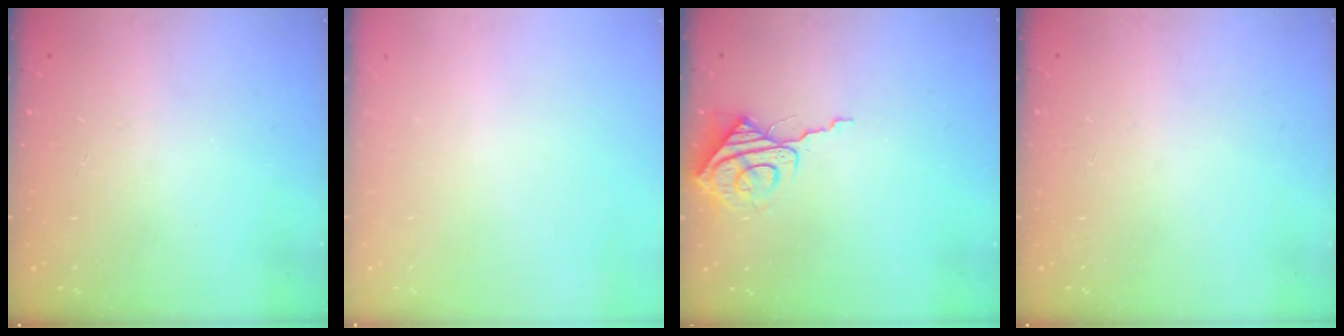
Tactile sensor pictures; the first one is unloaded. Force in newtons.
{"total": 0.0}
{"total": 7.7, "press": 7.7, "slide": 0.4}
{"total": 0.0}